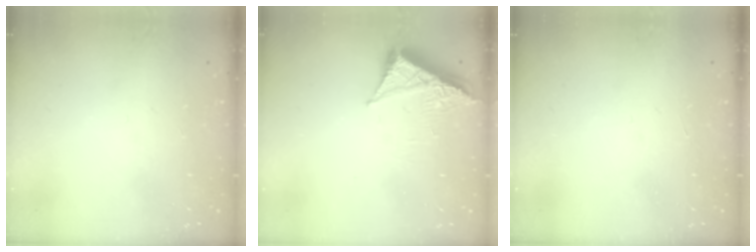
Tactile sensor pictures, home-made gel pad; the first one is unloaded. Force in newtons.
{"total": 6.0, "press": 5.9, "slide": 0.8}
{"total": 1.5, "press": 1.5, "slide": 0.1}